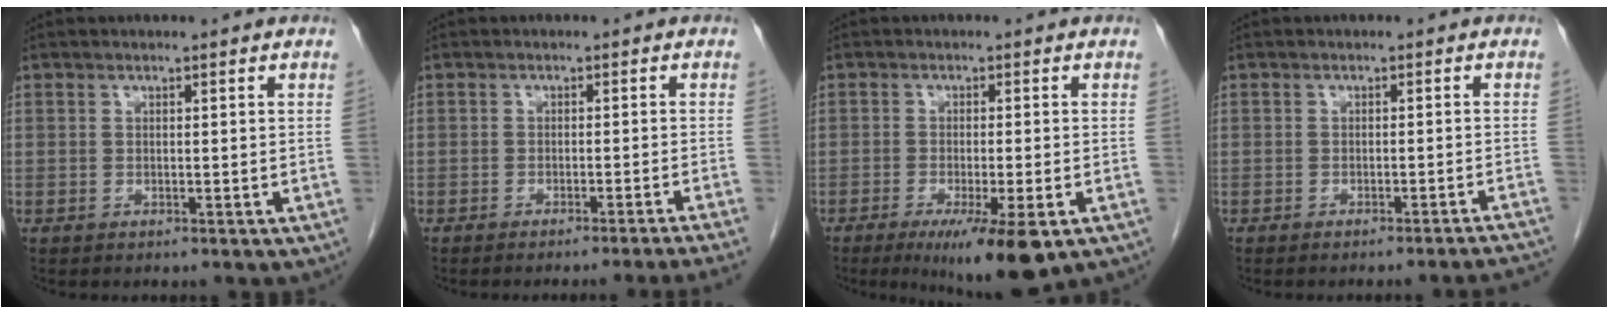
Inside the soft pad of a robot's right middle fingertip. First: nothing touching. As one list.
[{"total": 7.5, "force": [-6.4, -2.5, 3.0], "torque": [-0.005, -0.011, -0.082]}, {"total": 9.4, "force": [-5.3, 1.0, 7.7], "torque": [-0.116, -0.026, -0.078]}, {"total": 7.7, "force": [-7.3, -1.7, 1.7], "torque": [0.002, -0.008, -0.083]}]